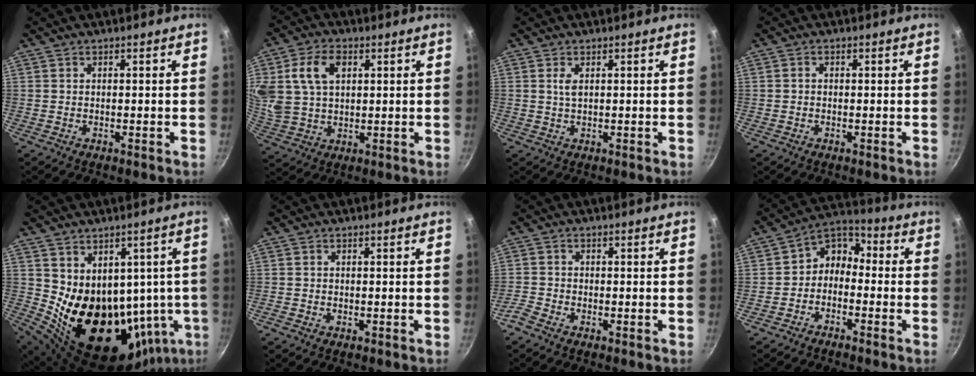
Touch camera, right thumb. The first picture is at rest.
{"total": 11.9, "force": [3.4, 8.0, 8.1], "torque": [-0.148, -0.002, 0.067]}
{"total": 1.7, "force": [0.5, 0.7, 1.4], "torque": [-0.029, -0.002, 0.011]}
{"total": 0.8, "force": [-0.1, 0.6, 0.4], "torque": [-0.007, 0.004, -0.002]}
{"total": 21.0, "force": [0.8, 15.1, 14.6], "torque": [-0.176, -0.029, 0.050]}
{"total": 0.0}
{"total": 2.3, "force": [-1.7, 0.9, 1.2], "torque": [-0.039, 0.010, -0.043]}
{"total": 6.7, "force": [-2.2, 5.1, 3.8], "torque": [-0.043, 0.051, -0.059]}